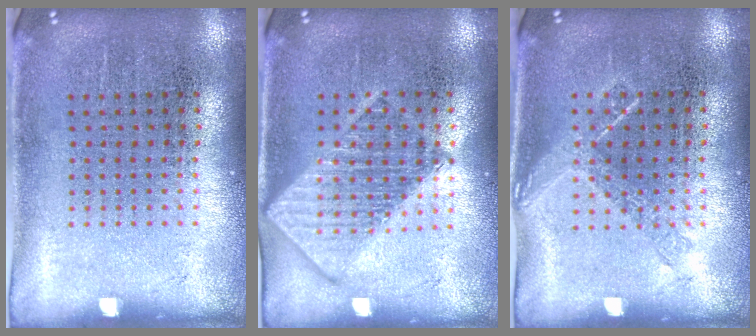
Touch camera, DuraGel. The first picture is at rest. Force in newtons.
{"total": 2.0, "press": 1.9, "slide": 0.2}
{"total": 1.0, "press": 0.9, "slide": 0.5}